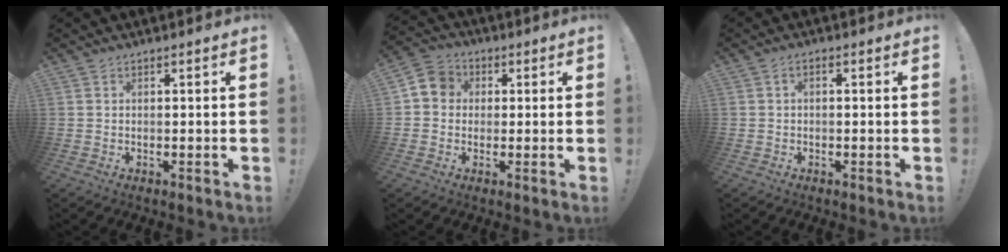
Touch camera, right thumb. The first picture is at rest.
{"total": 6.6, "force": [0.4, 6.1, 2.3], "torque": [-0.037, 0.016, 0.011]}
{"total": 1.5, "force": [-0.8, 0.6, 1.0], "torque": [-0.021, 0.006, -0.014]}